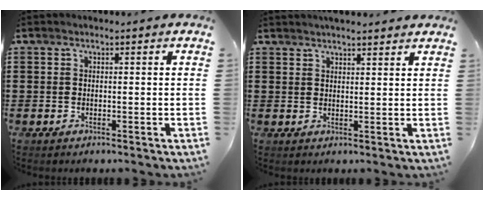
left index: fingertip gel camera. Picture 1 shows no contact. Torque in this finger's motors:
{"motor_torque": [1.21, -0.91, 0.74, 0.15]}